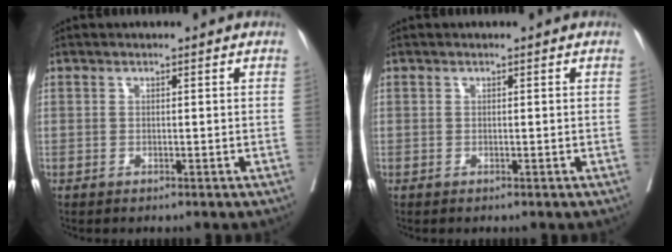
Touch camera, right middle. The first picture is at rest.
{"total": 0.0}